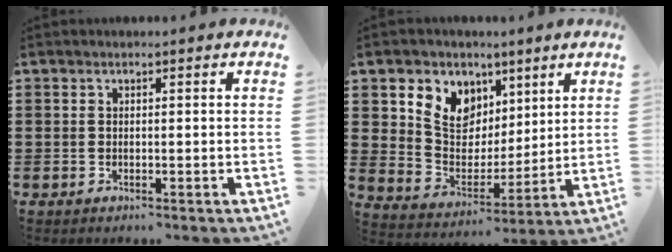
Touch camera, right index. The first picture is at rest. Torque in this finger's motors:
{"motor_torque": [0.73, -0.01, 0.55, 0.13]}